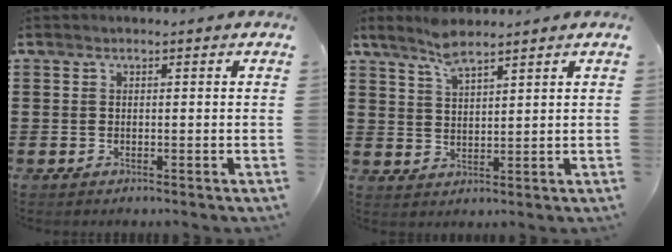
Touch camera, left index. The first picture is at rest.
{"total": 4.2, "force": [3.4, 1.2, 2.2], "torque": [-0.053, -0.001, 0.062]}